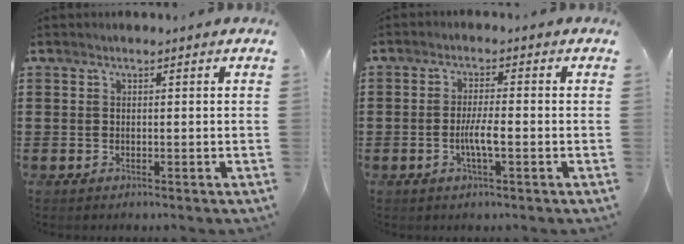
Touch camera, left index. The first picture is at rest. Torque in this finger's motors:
{"motor_torque": [0.35, 0.13, 0.19, 0.07]}